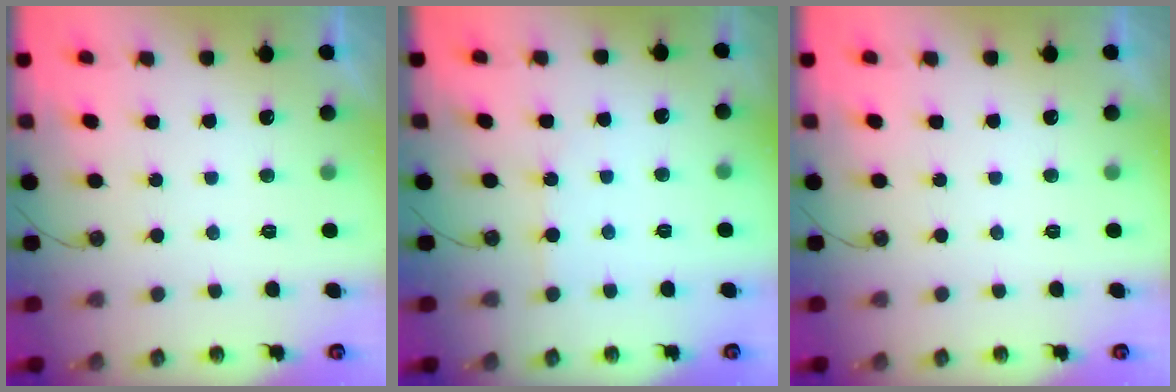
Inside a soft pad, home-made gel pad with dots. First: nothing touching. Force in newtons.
{"total": 2.2, "press": 2.1, "slide": 0.3}
{"total": 0.0}